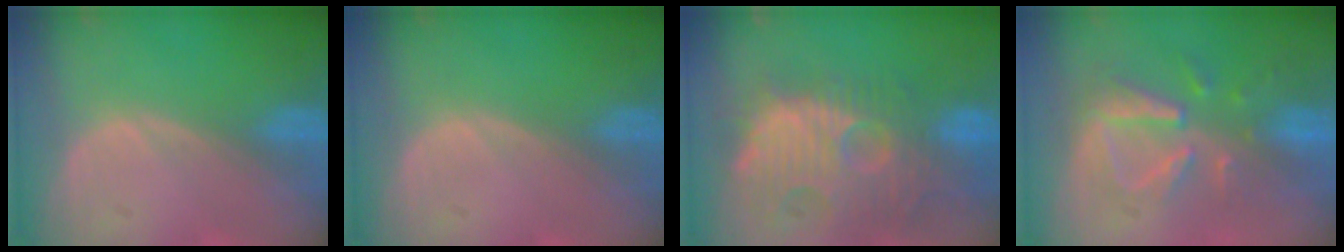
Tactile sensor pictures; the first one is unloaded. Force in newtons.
{"total": 0.0}
{"total": 13.4, "press": 12.4, "slide": 5.0}
{"total": 8.1, "press": 7.5, "slide": 3.0}